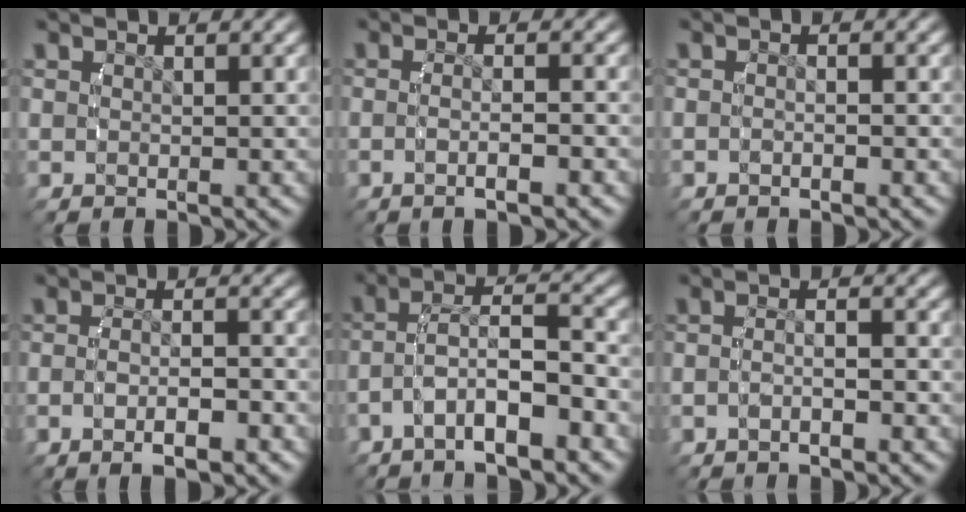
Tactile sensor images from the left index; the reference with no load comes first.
{"total": 2.6, "force": [-1.3, -0.3, 2.2], "torque": [-0.041, 0.002, -0.019]}
{"total": 1.1, "force": [-0.8, 0.0, 0.7], "torque": [-0.018, 0.004, -0.016]}
{"total": 3.3, "force": [-1.9, 0.6, 2.6], "torque": [-0.044, 0.000, -0.029]}
{"total": 4.3, "force": [-2.0, 1.7, 3.4], "torque": [-0.077, -0.005, -0.028]}
{"total": 2.1, "force": [-1.2, 0.1, 1.8], "torque": [-0.032, 0.003, -0.021]}